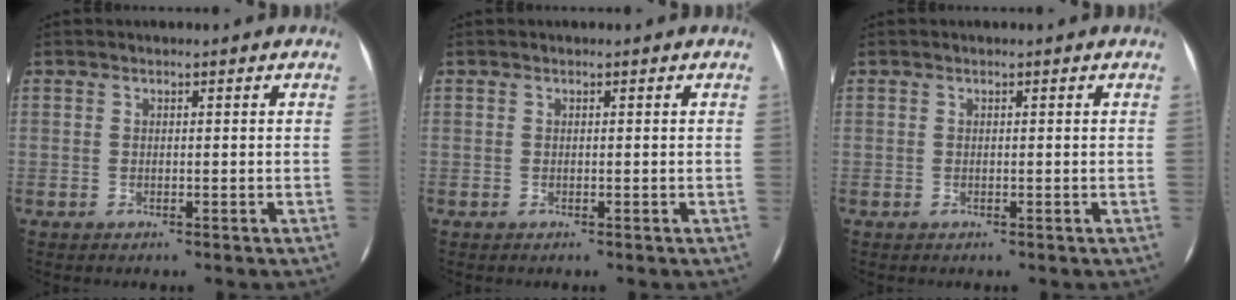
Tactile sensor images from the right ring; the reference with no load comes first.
{"total": 0.0}
{"total": 0.0}